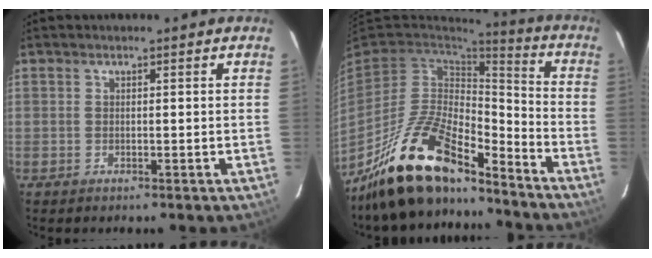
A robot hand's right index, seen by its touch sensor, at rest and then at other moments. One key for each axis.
{"total": 19.8, "fx": -15.1, "fy": 6.6, "fz": 11.0, "tx": -0.230, "ty": -0.013, "tz": -0.270}